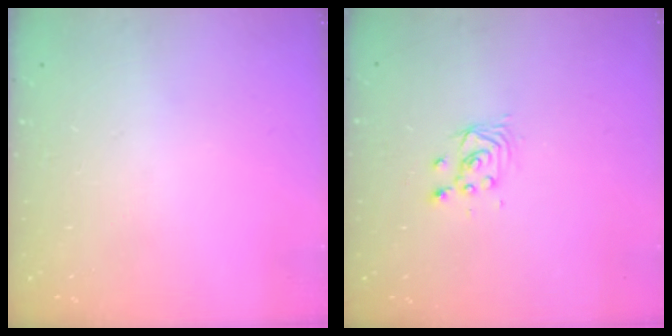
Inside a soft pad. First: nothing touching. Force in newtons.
{"total": 2.9, "press": 2.9, "slide": 0.1}